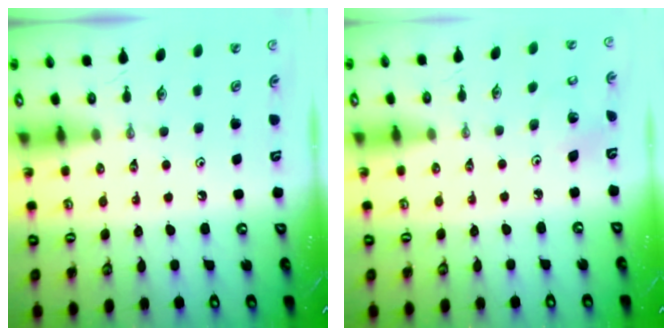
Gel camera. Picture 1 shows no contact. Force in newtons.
{"total": 2.9, "press": 2.9, "slide": 0.2}